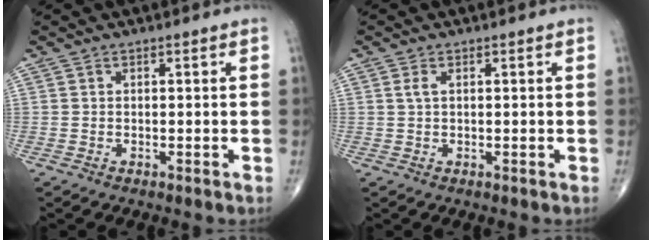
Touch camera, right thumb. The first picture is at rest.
{"total": 1.3, "force": [0.4, 0.6, 1.1], "torque": [-0.031, 0.007, 0.011]}